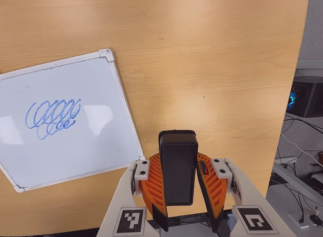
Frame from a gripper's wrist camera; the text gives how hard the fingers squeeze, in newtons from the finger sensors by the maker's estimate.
{"total": 8.7, "left": 6.9, "right": 10.5}